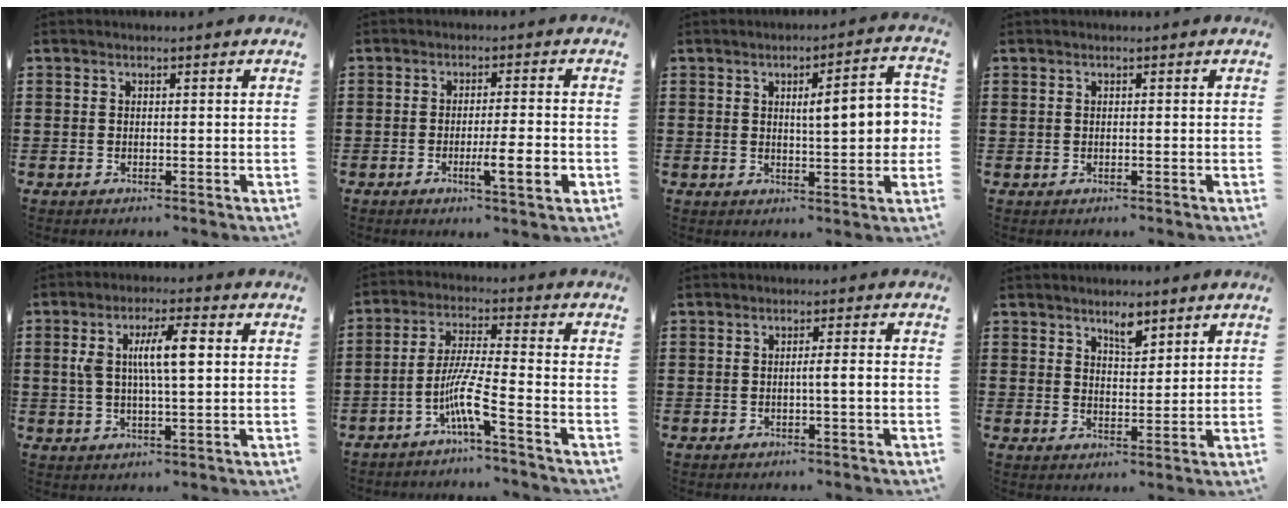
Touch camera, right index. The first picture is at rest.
{"total": 6.7, "force": [-2.1, 0.8, 6.4], "torque": [-0.101, -0.008, -0.032]}
{"total": 7.9, "force": [1.0, 1.7, 7.6], "torque": [-0.118, -0.004, 0.006]}
{"total": 0.0}
{"total": 7.7, "force": [1.4, 2.1, 7.3], "torque": [-0.150, 0.007, 0.018]}
{"total": 7.8, "force": [-4.1, 0.6, 6.7], "torque": [-0.147, -0.012, -0.083]}
{"total": 2.1, "force": [-0.5, -0.2, 2.0], "torque": [-0.034, -0.004, -0.011]}
{"total": 3.6, "force": [2.7, 1.2, 2.0], "torque": [-0.028, -0.002, 0.045]}